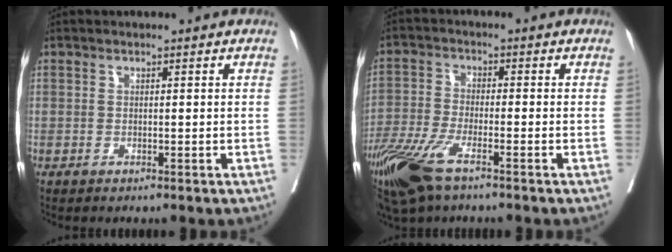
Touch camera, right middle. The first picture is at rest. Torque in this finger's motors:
{"motor_torque": [1.15, -0.99, 0.62, 0.21]}